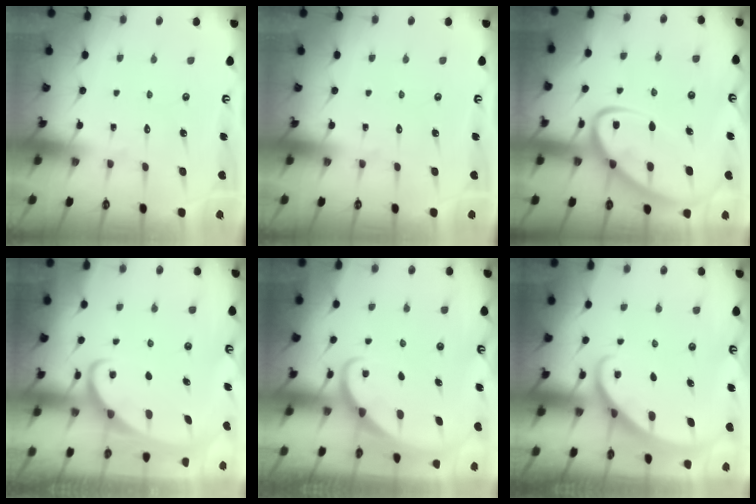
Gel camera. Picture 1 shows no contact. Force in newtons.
{"total": 0.0}
{"total": 10.9, "press": 10.9, "slide": 1.1}
{"total": 2.1, "press": 2.1, "slide": 0.3}
{"total": 1.6, "press": 1.6, "slide": 0.0}
{"total": 1.7, "press": 1.7, "slide": 0.1}